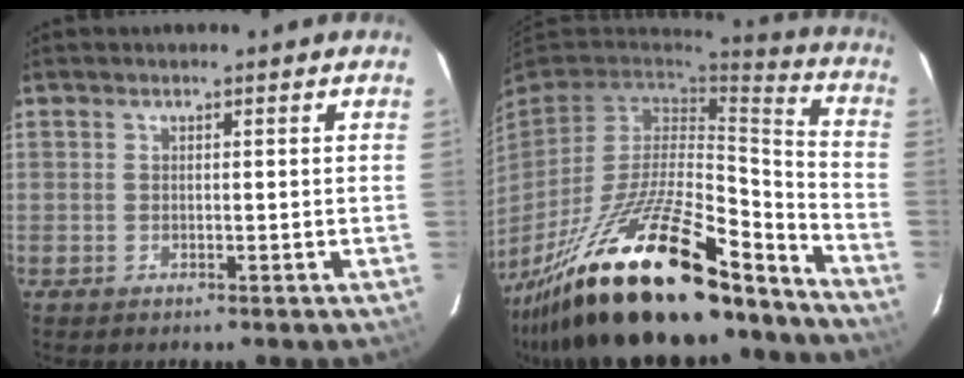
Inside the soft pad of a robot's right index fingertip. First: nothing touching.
{"total": 31.4, "force": [-23.0, 8.6, 19.6], "torque": [-0.354, -0.031, -0.370]}